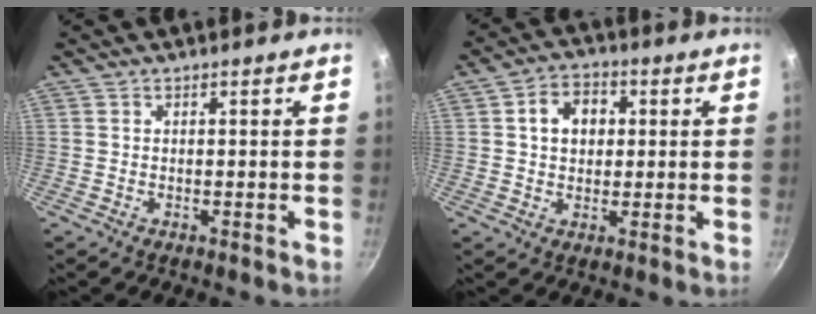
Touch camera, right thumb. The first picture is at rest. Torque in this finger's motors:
{"motor_torque": [-0.55, 0.69, 0.33, 0.03, 0.03]}